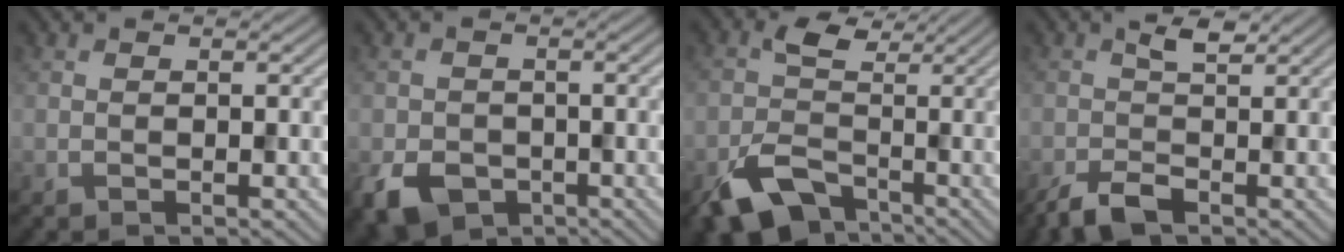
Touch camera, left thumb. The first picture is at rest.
{"total": 5.6, "force": [-2.8, 4.1, 2.5], "torque": [-0.059, -0.016, -0.053]}
{"total": 7.8, "force": [-3.3, 5.1, 4.9], "torque": [-0.097, -0.008, -0.065]}
{"total": 3.5, "force": [-1.3, 1.4, 2.9], "torque": [-0.062, -0.001, -0.030]}